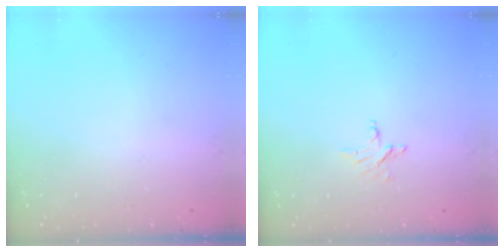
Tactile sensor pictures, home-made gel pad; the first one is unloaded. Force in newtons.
{"total": 3.2, "press": 3.2, "slide": 0.3}